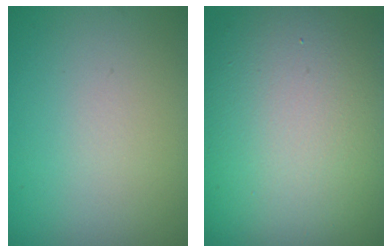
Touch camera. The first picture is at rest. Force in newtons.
{"total": 16.5, "press": 16.5, "slide": 0.3}